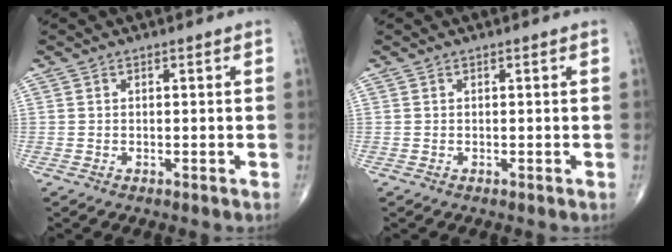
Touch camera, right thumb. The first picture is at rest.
{"total": 0.0}